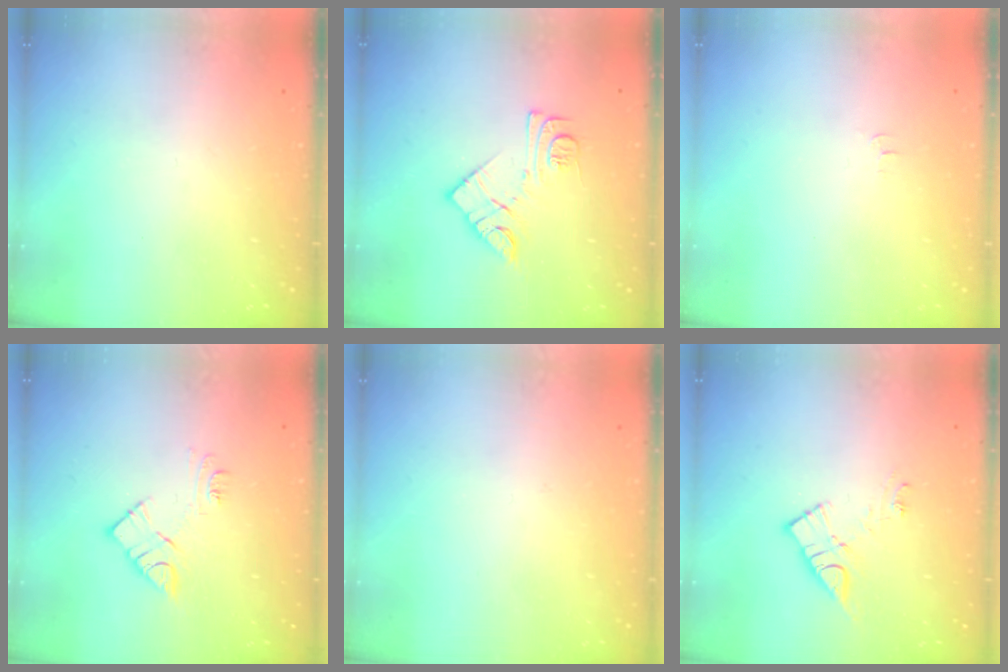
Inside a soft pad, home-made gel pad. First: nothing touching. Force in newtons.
{"total": 11.8, "press": 11.8, "slide": 0.6}
{"total": 3.6, "press": 3.6, "slide": 0.5}
{"total": 10.2, "press": 10.2, "slide": 0.7}
{"total": 2.6, "press": 2.5, "slide": 0.3}
{"total": 9.8, "press": 9.7, "slide": 0.6}